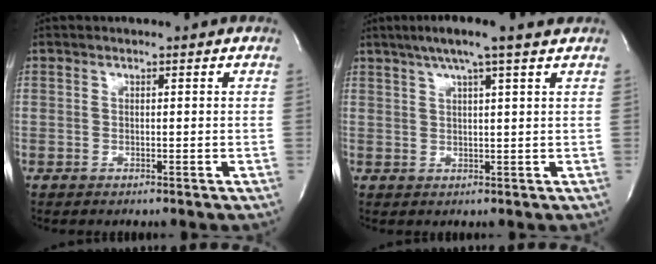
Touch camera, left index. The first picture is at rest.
{"total": 6.9, "force": [4.8, -0.8, 4.8], "torque": [-0.087, 0.014, 0.076]}